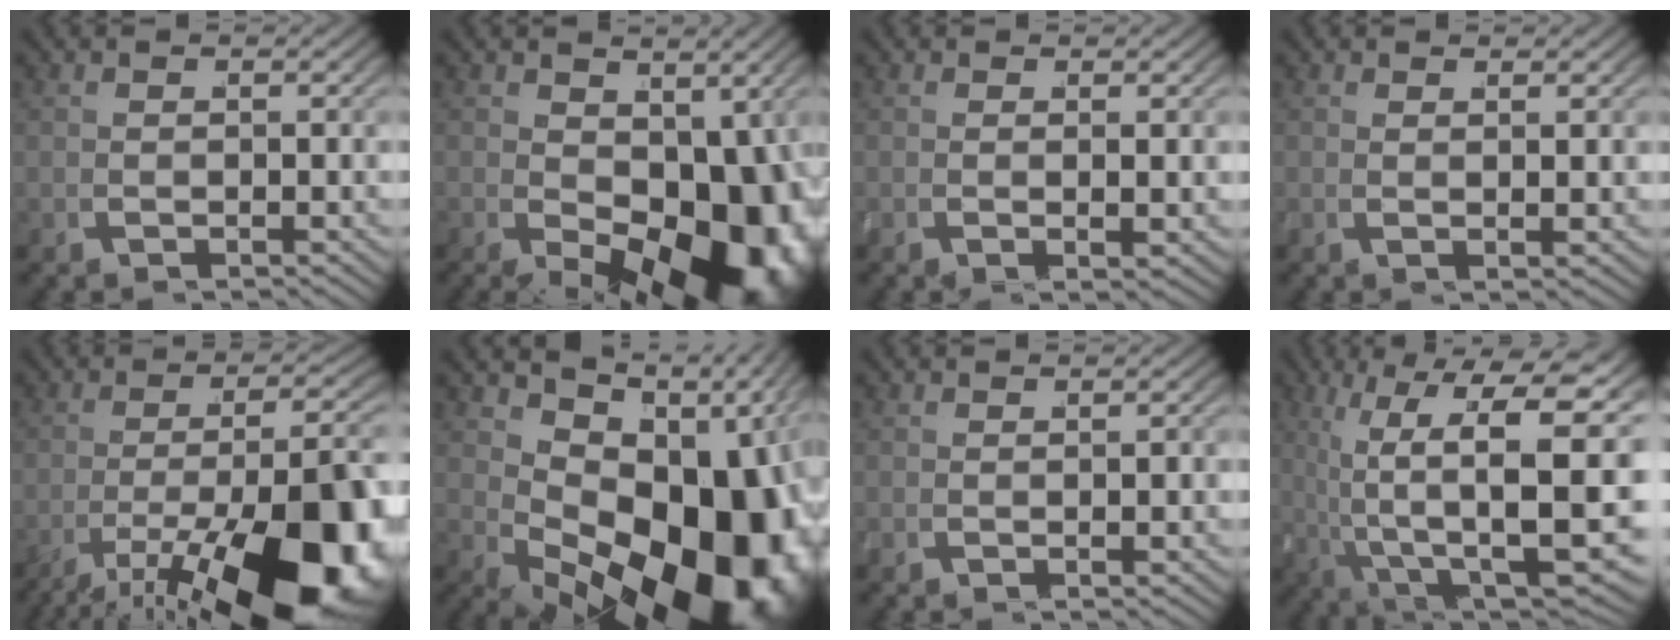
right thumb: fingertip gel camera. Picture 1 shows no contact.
{"total": 14.4, "force": [-2.9, 8.4, 11.3], "torque": [-0.173, -0.061, -0.011]}
{"total": 1.1, "force": [0.3, 0.5, 1.0], "torque": [-0.025, 0.000, 0.003]}
{"total": 1.2, "force": [0.8, 0.1, 0.9], "torque": [-0.022, 0.001, 0.014]}
{"total": 16.3, "force": [-5.1, 7.6, 13.5], "torque": [-0.217, -0.052, -0.040]}
{"total": 21.3, "force": [-1.4, 12.5, 17.1], "torque": [-0.258, -0.043, 0.010]}
{"total": 0.7, "force": [-0.1, 0.3, 0.6], "torque": [-0.011, 0.000, -0.002]}
{"total": 15.9, "force": [-1.2, 8.6, 13.3], "torque": [-0.228, -0.062, 0.014]}